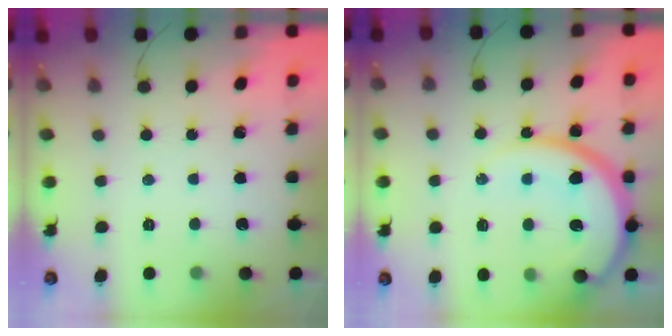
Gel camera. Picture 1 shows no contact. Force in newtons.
{"total": 14.3, "press": 14.2, "slide": 1.5}